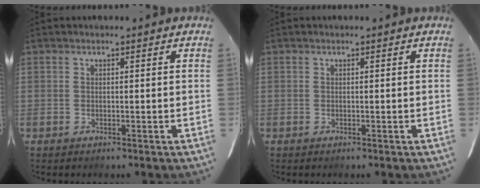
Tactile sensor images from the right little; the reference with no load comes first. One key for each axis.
{"total": 0.0}